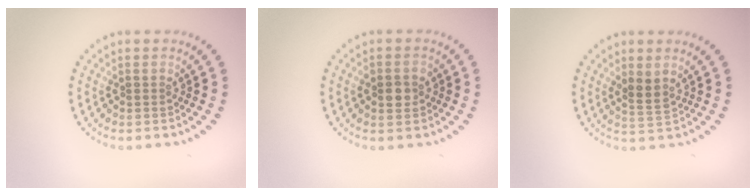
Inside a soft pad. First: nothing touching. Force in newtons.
{"total": 2.3, "press": 2.3, "slide": 0.0}
{"total": 2.0, "press": 1.6, "slide": 1.2}